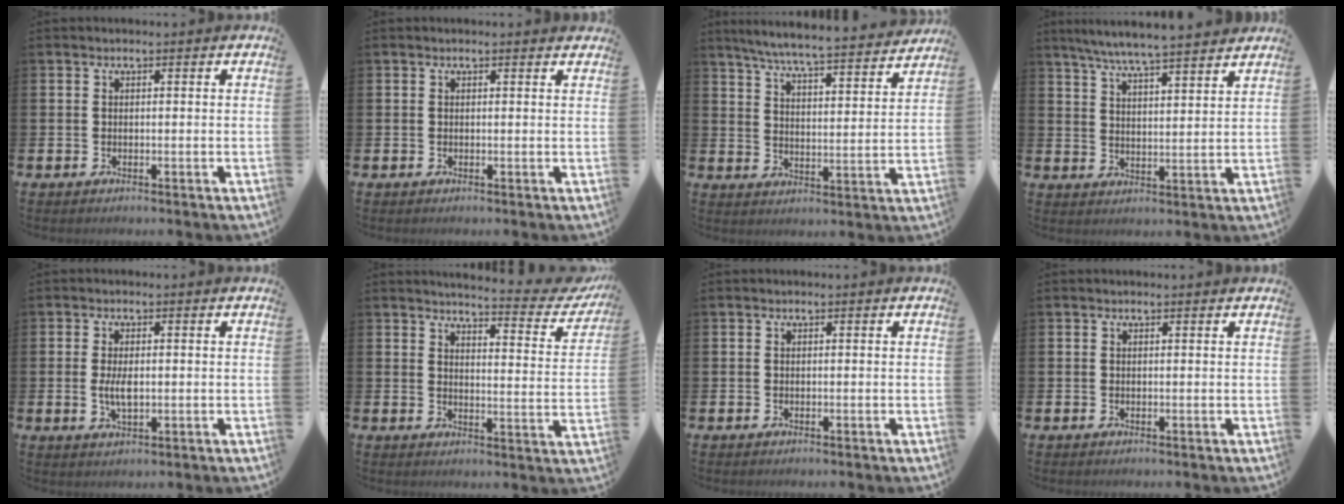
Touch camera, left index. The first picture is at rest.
{"total": 0.0}
{"total": 6.7, "force": [6.3, 0.0, 2.2], "torque": [-0.061, -0.050, 0.106]}
{"total": 6.5, "force": [6.2, -0.2, 1.9], "torque": [-0.064, -0.033, 0.111]}
{"total": 3.3, "force": [0.1, 1.5, 2.9], "torque": [-0.048, 0.000, -0.002]}
{"total": 4.2, "force": [4.1, 0.4, 1.1], "torque": [-0.019, -0.041, 0.060]}
{"total": 0.0}
{"total": 0.0}